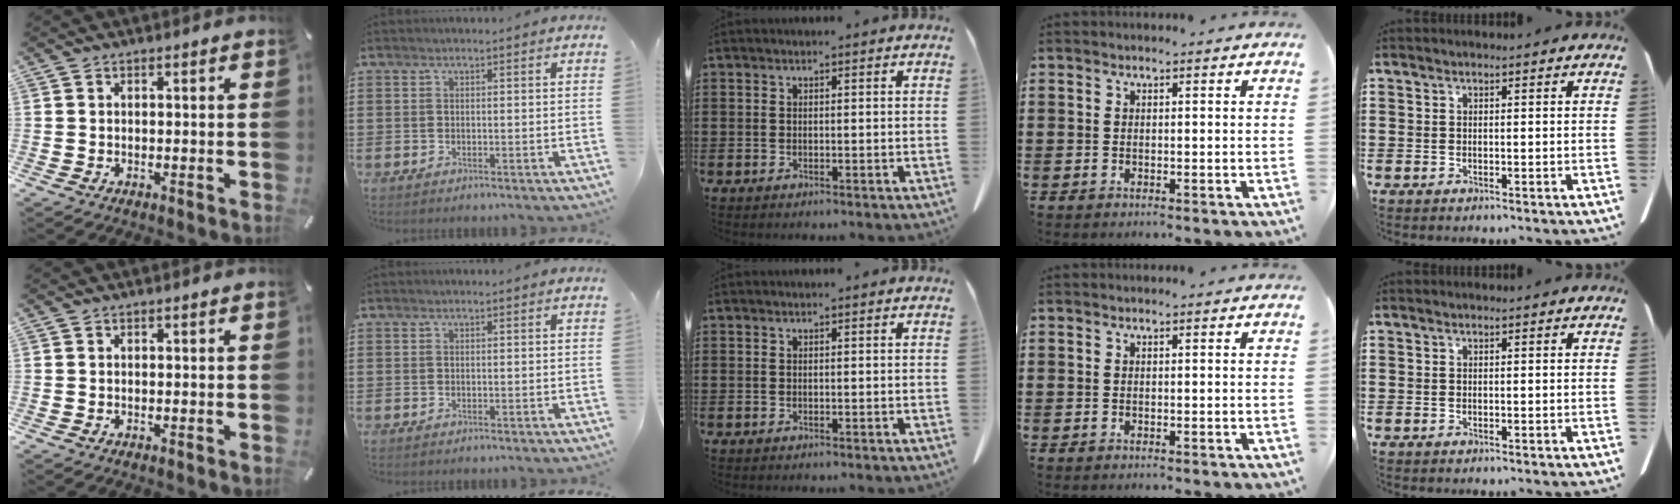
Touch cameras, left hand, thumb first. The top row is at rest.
{}